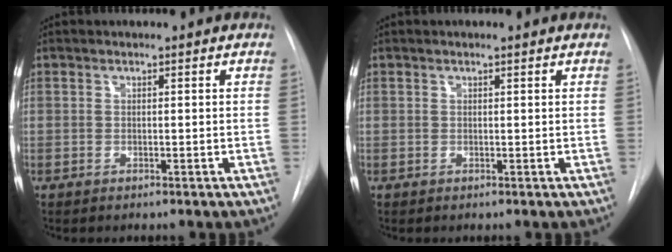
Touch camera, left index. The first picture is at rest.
{"total": 0.5, "force": [0.2, 0.1, 0.5], "torque": [-0.009, 0.003, 0.000]}